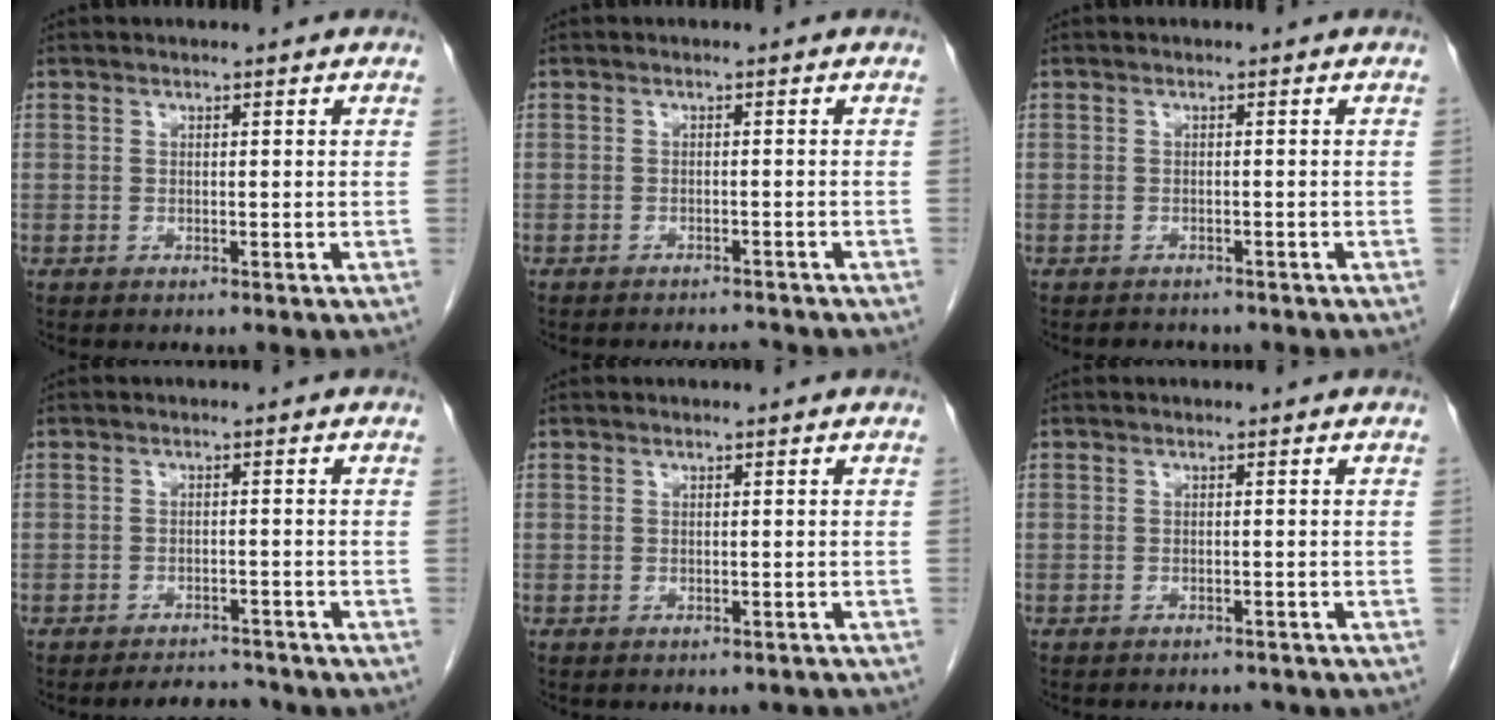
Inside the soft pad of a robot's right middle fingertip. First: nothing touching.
{"total": 3.8, "force": [-3.7, 0.3, 0.6], "torque": [-0.007, -0.006, -0.051]}
{"total": 2.5, "force": [-2.3, 1.1, 0.4], "torque": [-0.011, -0.001, -0.028]}
{"total": 3.5, "force": [-3.4, 0.8, 0.2], "torque": [-0.001, -0.007, -0.050]}
{"total": 1.9, "force": [-1.7, 0.8, 0.2], "torque": [-0.006, -0.001, -0.023]}
{"total": 3.5, "force": [-3.2, 1.2, 0.7], "torque": [-0.008, -0.003, -0.040]}